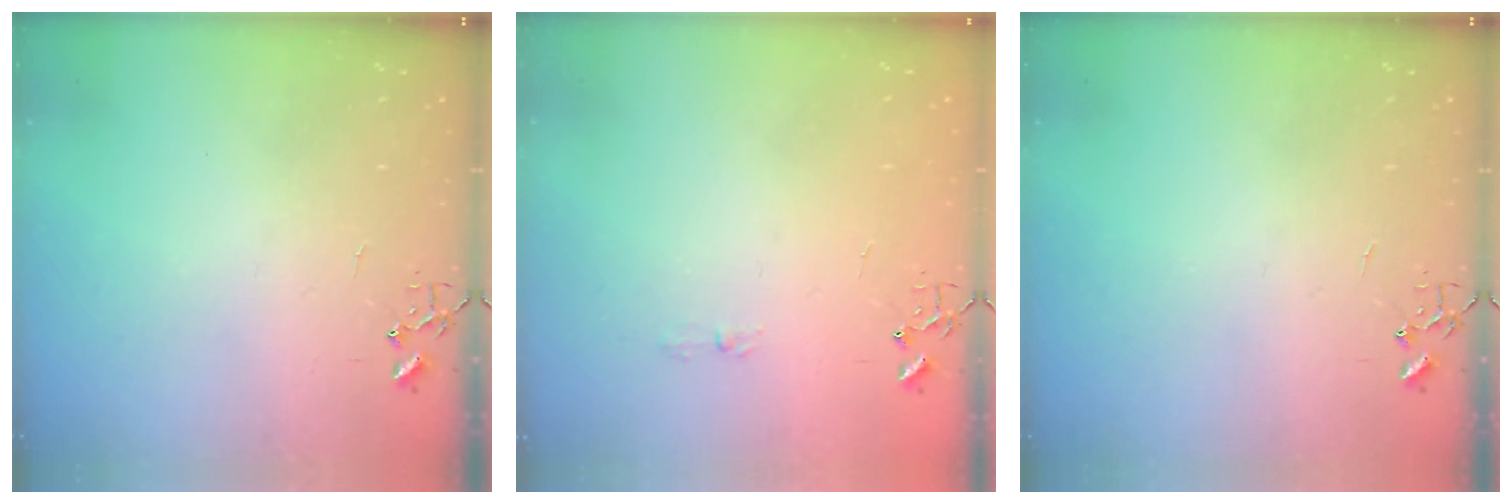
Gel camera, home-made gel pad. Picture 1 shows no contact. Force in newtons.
{"total": 2.9, "press": 2.9, "slide": 0.5}
{"total": 0.0}